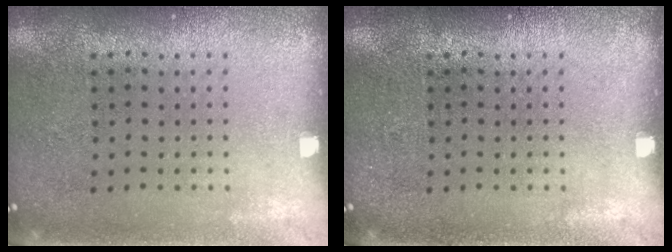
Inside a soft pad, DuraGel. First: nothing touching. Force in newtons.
{"total": 0.0}